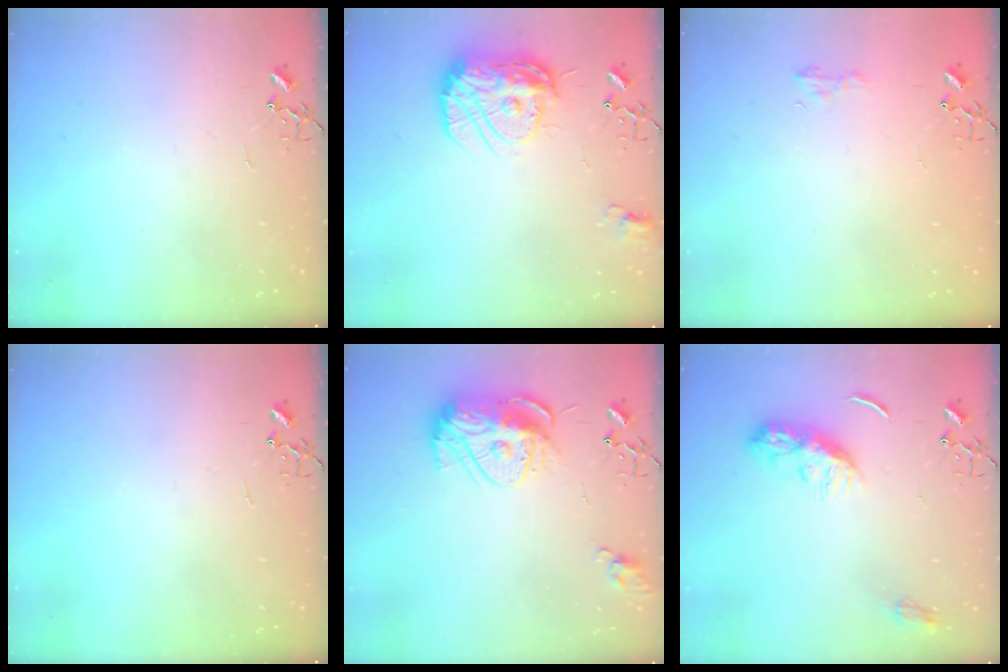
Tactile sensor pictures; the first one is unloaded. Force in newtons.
{"total": 15.0, "press": 14.9, "slide": 1.1}
{"total": 5.6, "press": 5.6, "slide": 0.6}
{"total": 0.0}
{"total": 13.5, "press": 13.4, "slide": 1.1}
{"total": 10.4, "press": 10.4, "slide": 0.2}